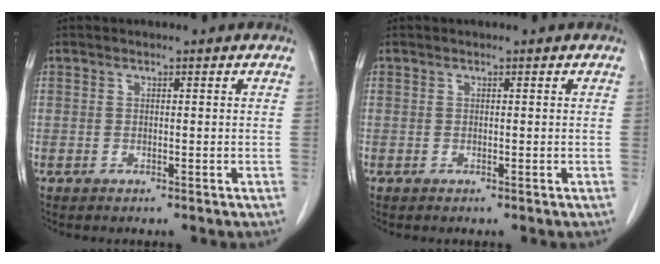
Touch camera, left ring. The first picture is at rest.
{"total": 0.0}